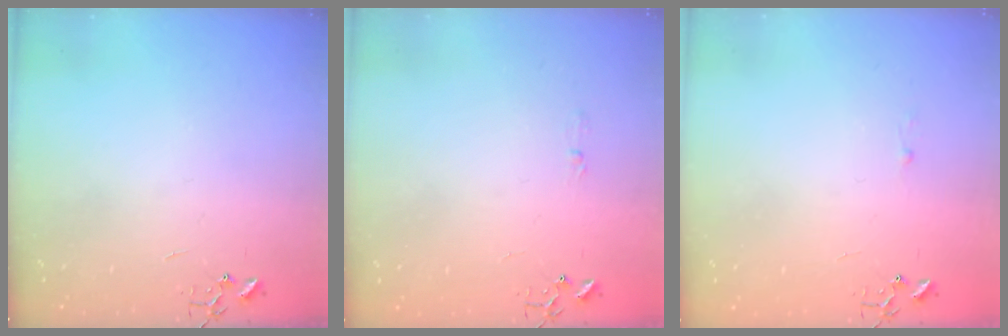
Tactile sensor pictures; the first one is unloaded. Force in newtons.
{"total": 3.3, "press": 3.2, "slide": 0.4}
{"total": 1.8, "press": 1.8, "slide": 0.2}